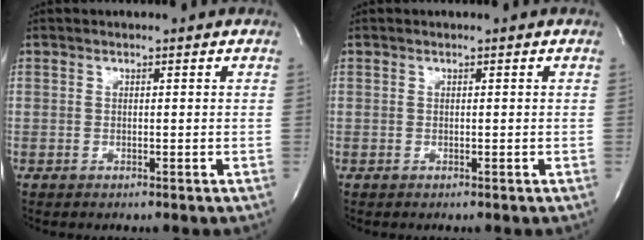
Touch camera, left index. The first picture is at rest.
{"total": 0.0}